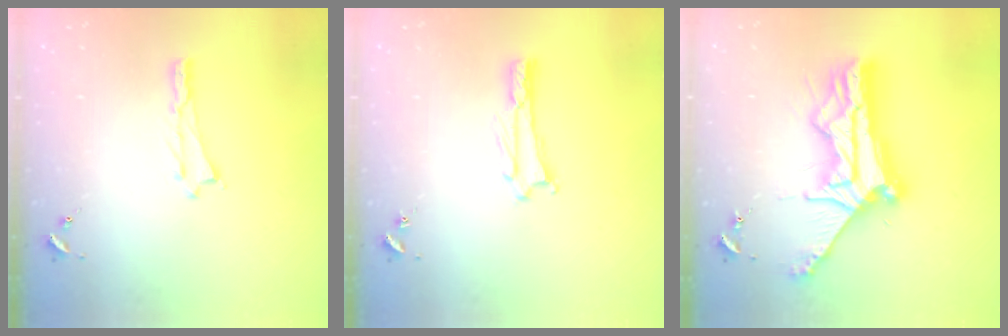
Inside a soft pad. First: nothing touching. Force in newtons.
{"total": 1.6, "press": 1.6, "slide": 0.2}
{"total": 11.9, "press": 11.9, "slide": 1.0}